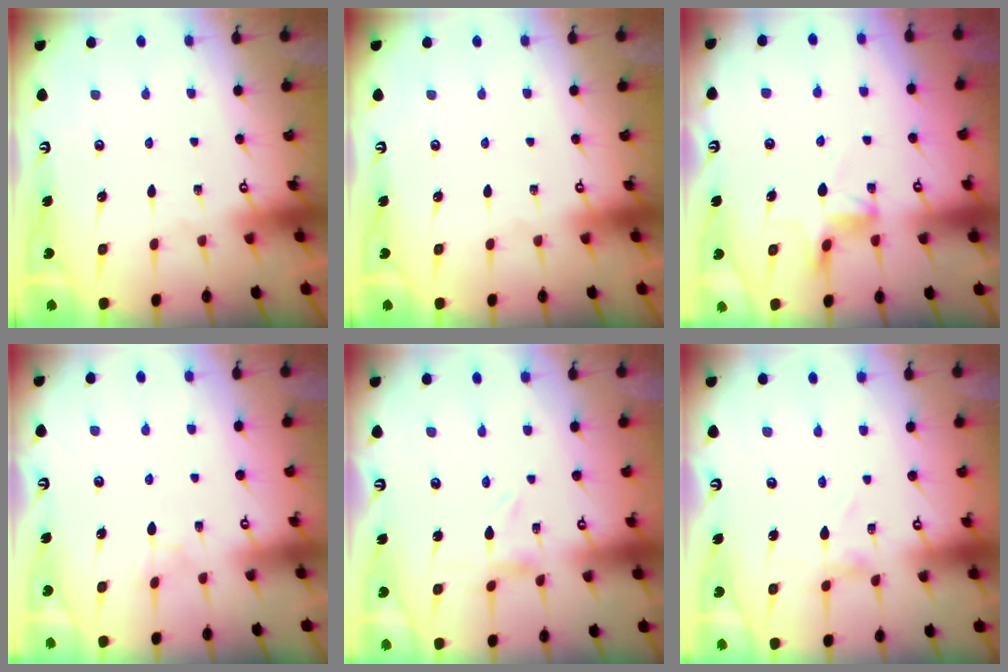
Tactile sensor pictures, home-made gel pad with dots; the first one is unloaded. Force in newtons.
{"total": 0.0}
{"total": 4.8, "press": 4.7, "slide": 0.7}
{"total": 2.3, "press": 2.3, "slide": 0.3}
{"total": 0.0}
{"total": 0.0}